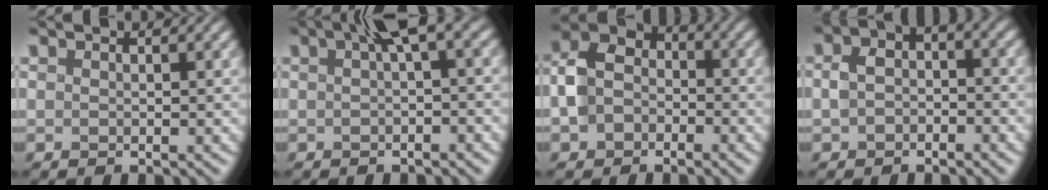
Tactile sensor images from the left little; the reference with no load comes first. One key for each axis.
{"total": 4.9, "fx": 1.4, "fy": 1.5, "fz": 4.4, "tx": -0.060, "ty": 0.022, "tz": 0.018}
{"total": 6.0, "fx": -2.2, "fy": 4.6, "fz": 3.3, "tx": -0.066, "ty": 0.013, "tz": -0.056}
{"total": 3.9, "fx": -1.0, "fy": 2.8, "fz": 2.5, "tx": -0.043, "ty": 0.009, "tz": -0.022}